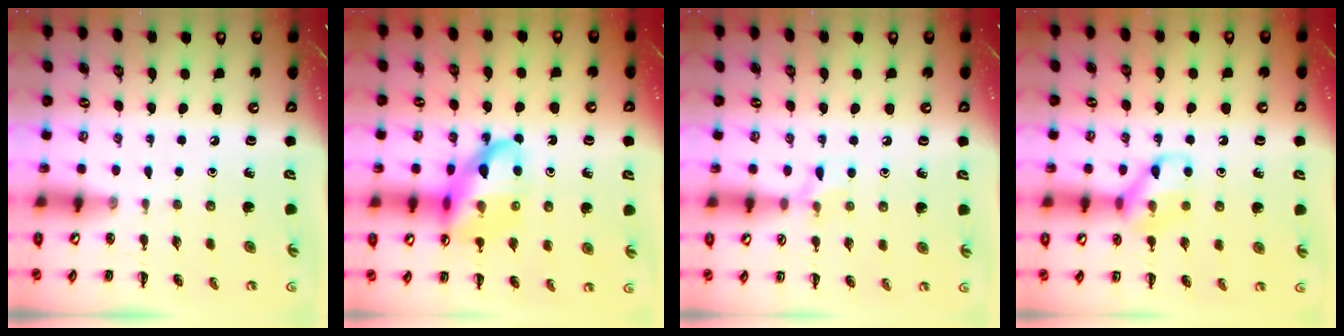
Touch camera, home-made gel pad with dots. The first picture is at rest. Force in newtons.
{"total": 18.1, "press": 17.7, "slide": 3.6}
{"total": 6.1, "press": 5.8, "slide": 1.9}
{"total": 11.2, "press": 11.1, "slide": 1.2}